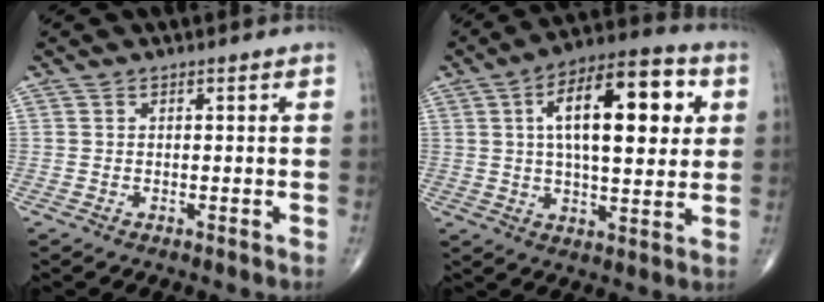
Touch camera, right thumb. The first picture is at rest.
{"total": 19.5, "force": [4.9, 8.1, 17.1], "torque": [-0.240, 0.007, 0.068]}